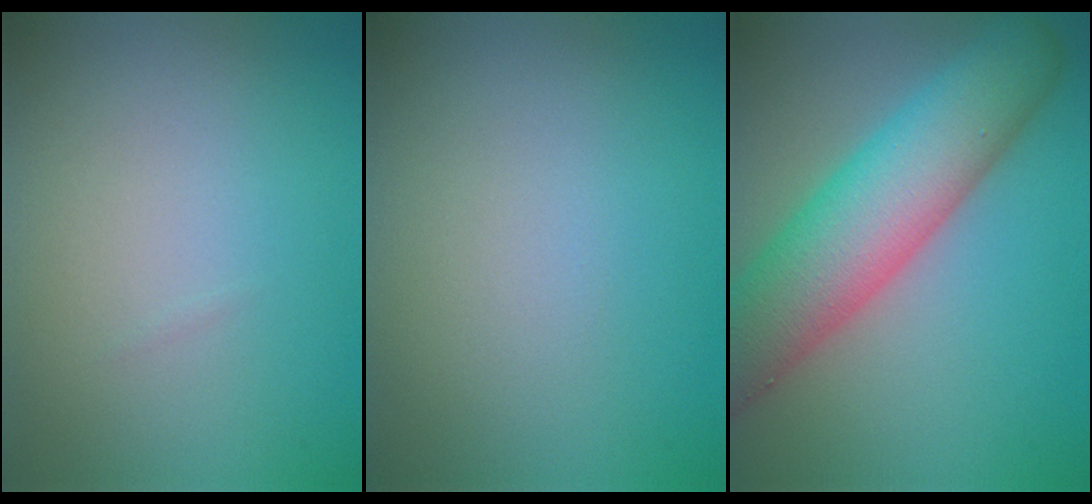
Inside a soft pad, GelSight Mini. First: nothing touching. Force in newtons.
{"total": 0.0}
{"total": 9.9, "press": 9.9, "slide": 0.6}